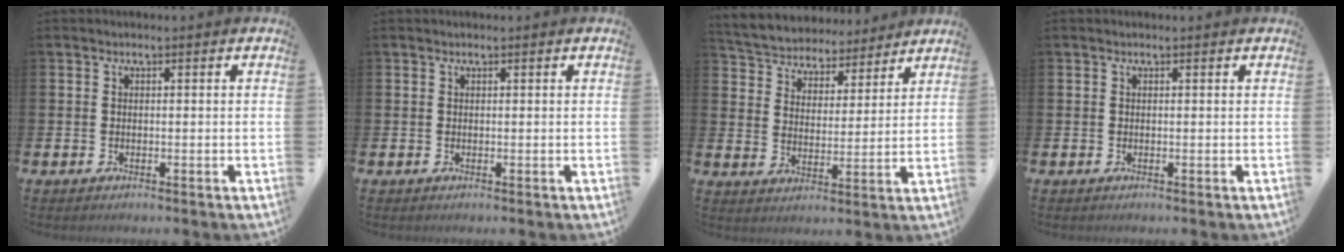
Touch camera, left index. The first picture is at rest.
{"total": 0.0}
{"total": 5.2, "force": [4.9, 1.8, -0.3], "torque": [-0.028, -0.042, 0.084]}
{"total": 0.0}